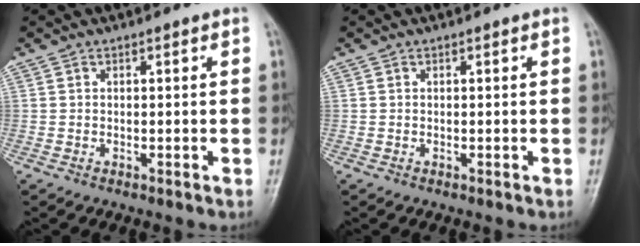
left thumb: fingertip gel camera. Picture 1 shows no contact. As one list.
[{"total": 0.0}]